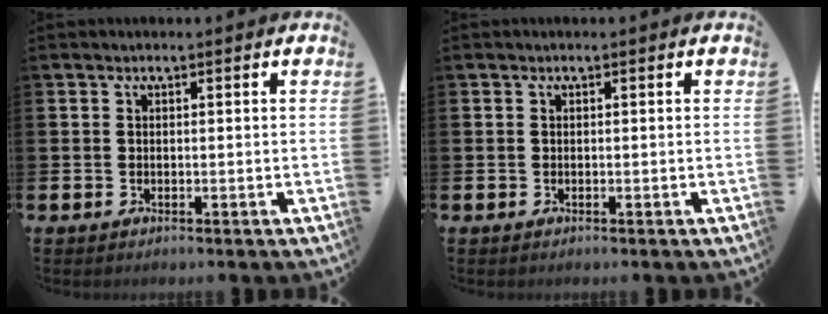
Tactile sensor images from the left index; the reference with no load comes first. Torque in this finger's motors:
{"motor_torque": [0.12, -0.25, -0.04, 0.00]}